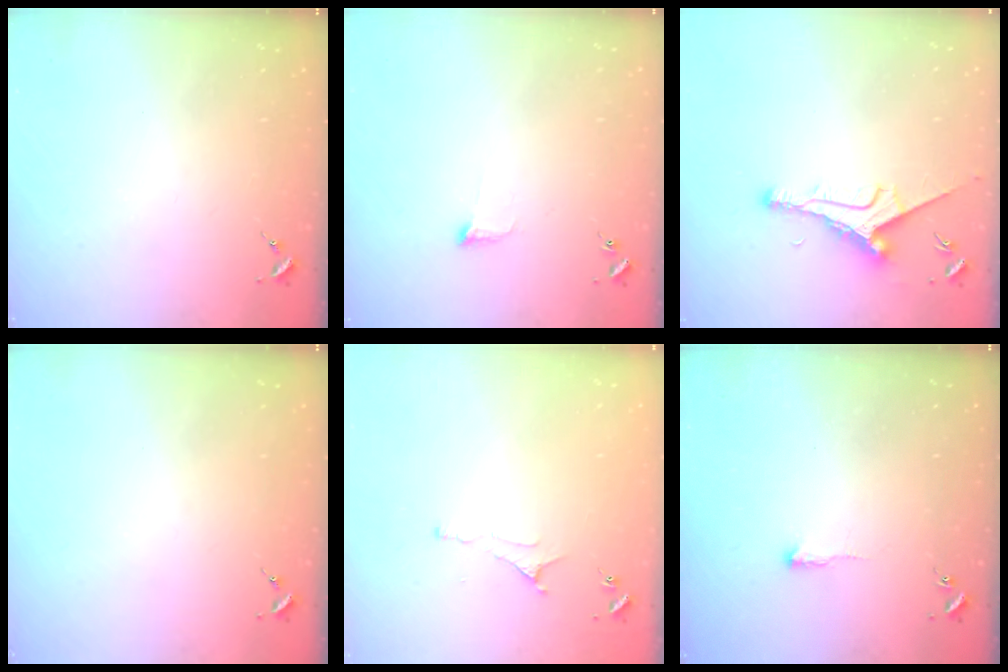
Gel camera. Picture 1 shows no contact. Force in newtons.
{"total": 4.1, "press": 4.0, "slide": 0.7}
{"total": 9.4, "press": 9.4, "slide": 0.9}
{"total": 0.0}
{"total": 3.8, "press": 3.8, "slide": 0.8}
{"total": 2.4, "press": 2.4, "slide": 0.4}